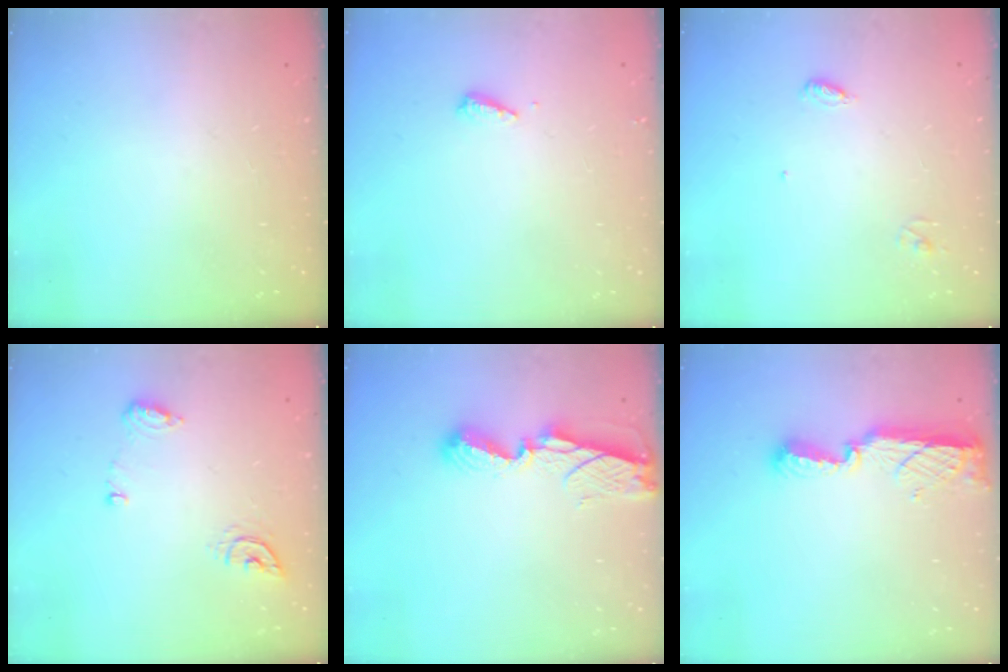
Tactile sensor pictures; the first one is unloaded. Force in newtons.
{"total": 4.4, "press": 4.4, "slide": 0.4}
{"total": 3.8, "press": 3.8, "slide": 0.3}
{"total": 7.5, "press": 7.5, "slide": 0.8}
{"total": 6.8, "press": 6.7, "slide": 0.8}
{"total": 11.5, "press": 10.0, "slide": 5.7}